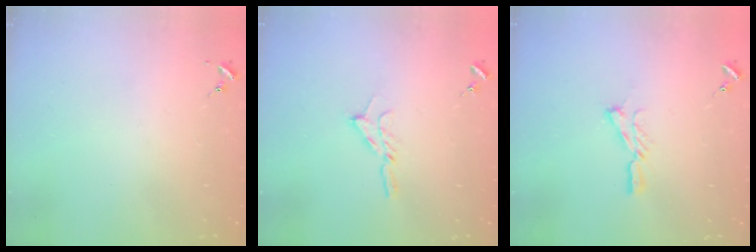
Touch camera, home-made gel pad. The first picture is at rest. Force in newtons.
{"total": 5.1, "press": 5.0, "slide": 0.7}
{"total": 6.3, "press": 6.3, "slide": 0.1}